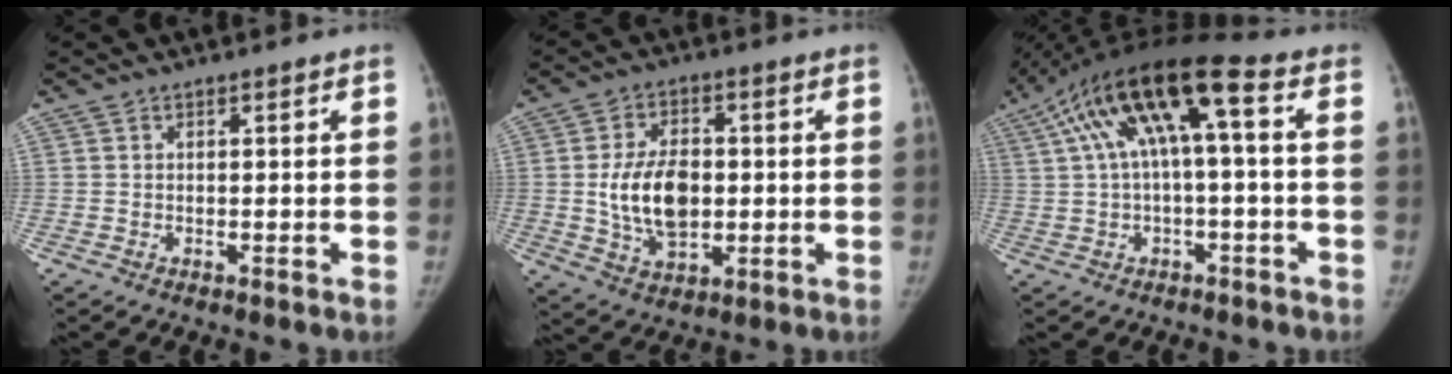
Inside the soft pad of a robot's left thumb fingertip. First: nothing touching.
{"total": 12.1, "force": [-0.2, 7.5, 9.5], "torque": [-0.150, 0.002, 0.004]}
{"total": 14.2, "force": [2.9, 3.6, 13.5], "torque": [-0.259, 0.054, 0.047]}